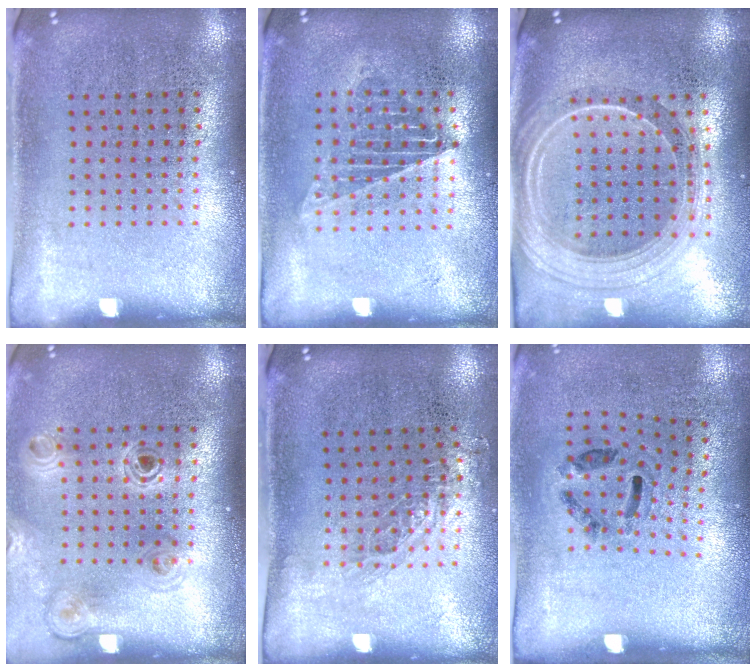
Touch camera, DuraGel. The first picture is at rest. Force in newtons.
{"total": 1.2, "press": 1.1, "slide": 0.4}
{"total": 2.5, "press": 2.1, "slide": 1.3}
{"total": 1.1, "press": 1.1, "slide": 0.1}
{"total": 0.7, "press": 0.7, "slide": 0.1}
{"total": 1.3, "press": 0.7, "slide": 1.0}